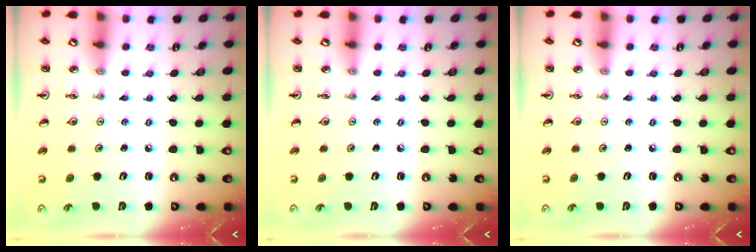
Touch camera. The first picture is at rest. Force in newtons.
{"total": 0.0}
{"total": 0.0}